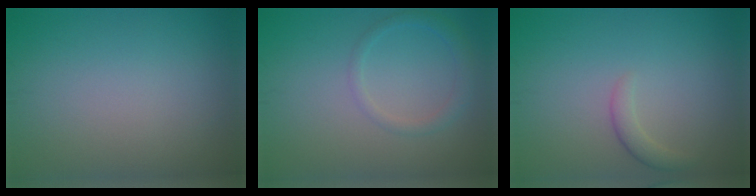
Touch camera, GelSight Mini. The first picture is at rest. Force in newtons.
{"total": 1.7, "press": 1.7, "slide": 0.1}
{"total": 1.4, "press": 1.4, "slide": 0.1}